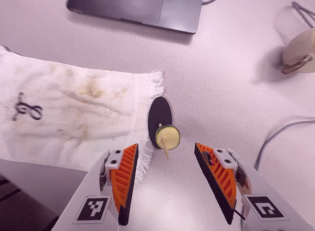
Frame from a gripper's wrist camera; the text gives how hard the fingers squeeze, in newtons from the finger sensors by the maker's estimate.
{"total": 0.0}